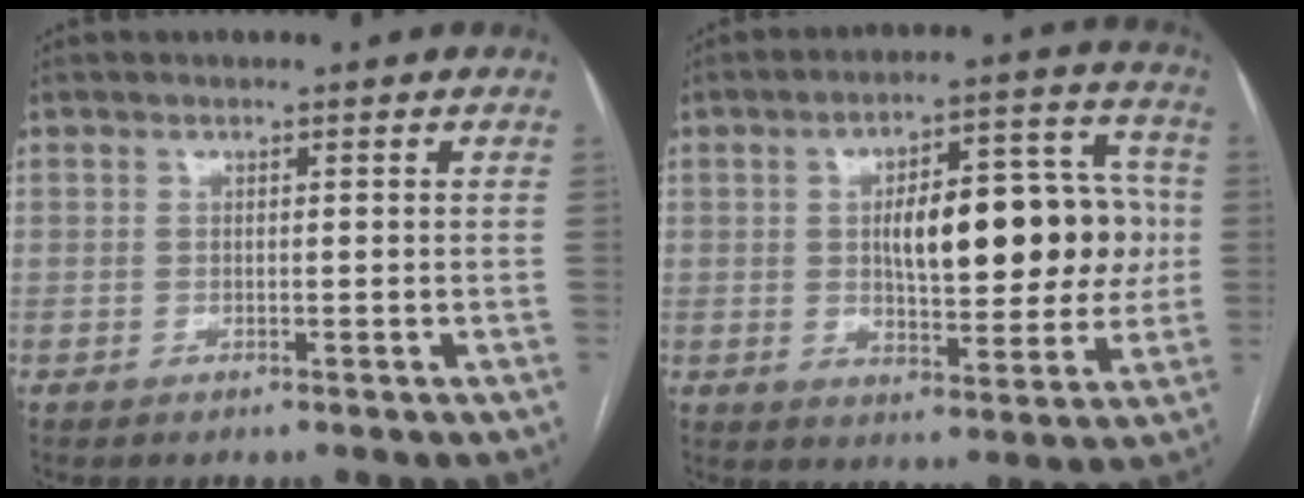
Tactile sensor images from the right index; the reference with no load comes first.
{"total": 16.7, "force": [1.2, 6.3, 15.4], "torque": [-0.218, 0.039, 0.027]}